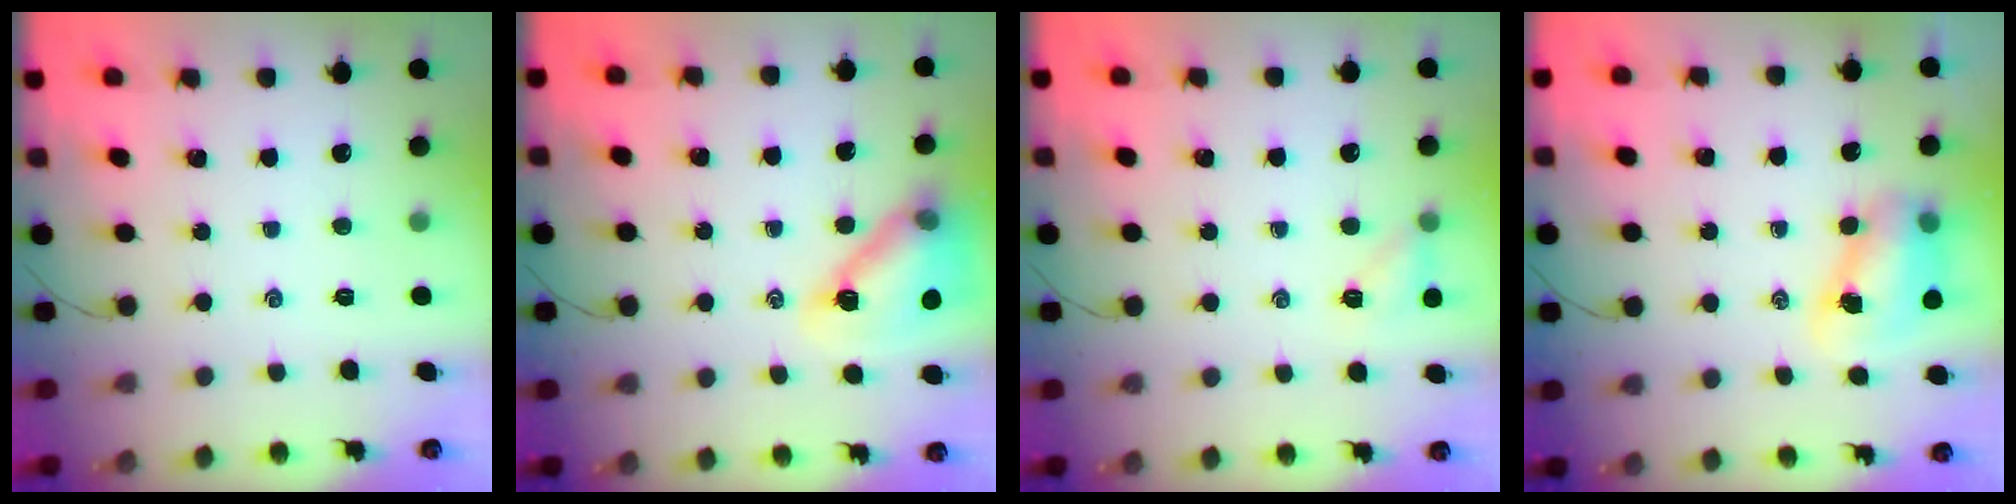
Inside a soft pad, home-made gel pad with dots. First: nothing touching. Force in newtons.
{"total": 15.1, "press": 14.6, "slide": 3.8}
{"total": 5.6, "press": 5.4, "slide": 1.7}
{"total": 7.8, "press": 7.7, "slide": 1.6}